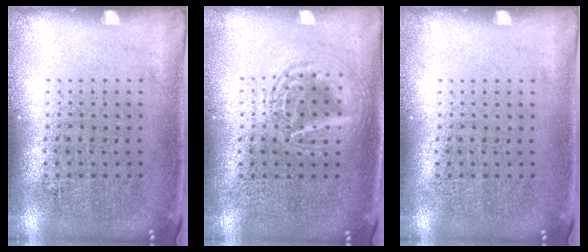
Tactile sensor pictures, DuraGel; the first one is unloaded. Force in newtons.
{"total": 2.8, "press": 2.8, "slide": 0.3}
{"total": 0.0}